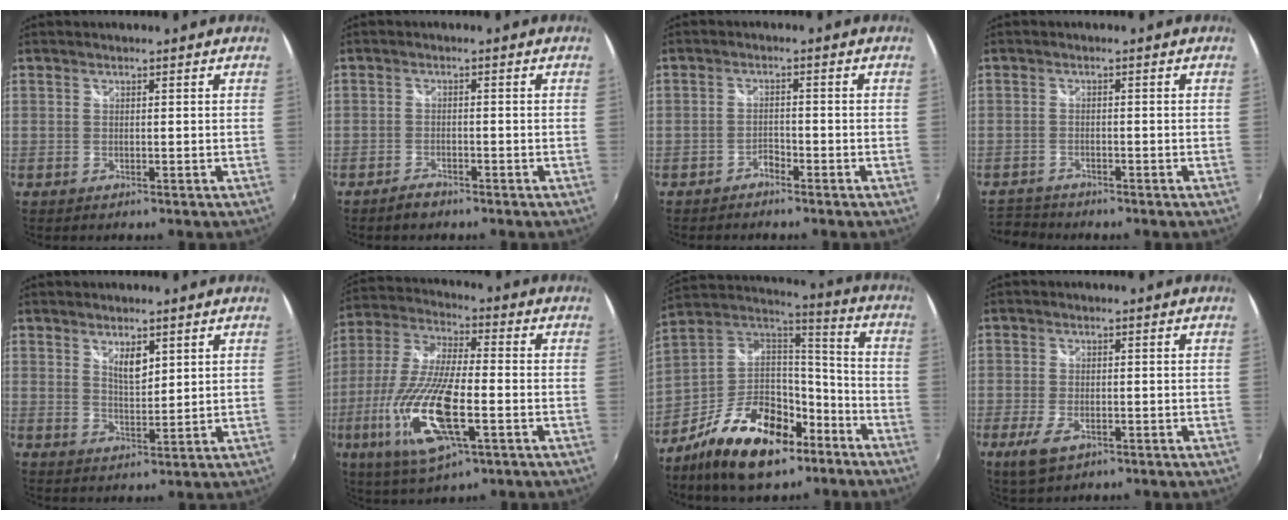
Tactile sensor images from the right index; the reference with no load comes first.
{"total": 2.3, "force": [-1.9, 0.9, 0.9], "torque": [-0.026, 0.000, -0.037]}
{"total": 1.9, "force": [-1.7, 0.8, 0.5], "torque": [-0.010, 0.002, -0.030]}
{"total": 4.3, "force": [-4.1, 1.3, 0.4], "torque": [-0.029, -0.007, -0.080]}
{"total": 4.3, "force": [2.3, 1.8, 3.1], "torque": [-0.048, -0.003, 0.040]}
{"total": 19.2, "force": [-6.3, 5.7, 17.2], "torque": [-0.364, -0.028, -0.122]}
{"total": 22.3, "force": [-13.4, 11.2, 13.9], "torque": [-0.267, 0.012, -0.222]}
{"total": 5.3, "force": [-2.6, 2.5, 3.8], "torque": [-0.092, -0.013, -0.048]}